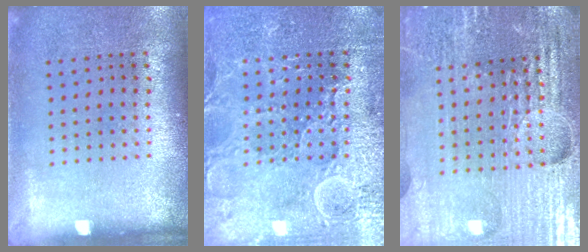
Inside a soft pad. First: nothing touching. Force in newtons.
{"total": 3.6, "press": 3.6, "slide": 0.7}
{"total": 5.6, "press": 5.1, "slide": 2.4}